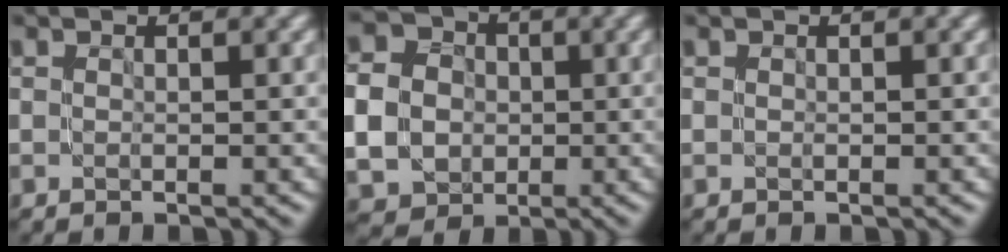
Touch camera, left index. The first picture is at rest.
{"total": 6.6, "force": [-0.4, 5.7, 3.3], "torque": [-0.077, 0.000, -0.014]}
{"total": 0.0}